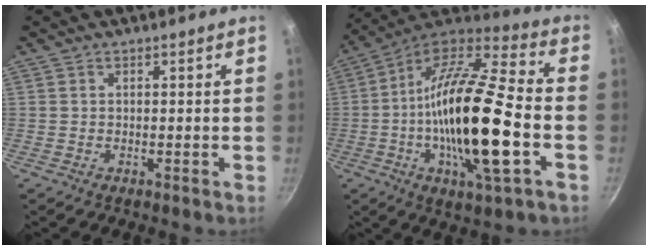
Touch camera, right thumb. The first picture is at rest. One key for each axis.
{"total": 25.4, "fx": -4.9, "fy": 7.4, "fz": 23.8, "tx": -0.439, "ty": 0.017, "tz": -0.105}